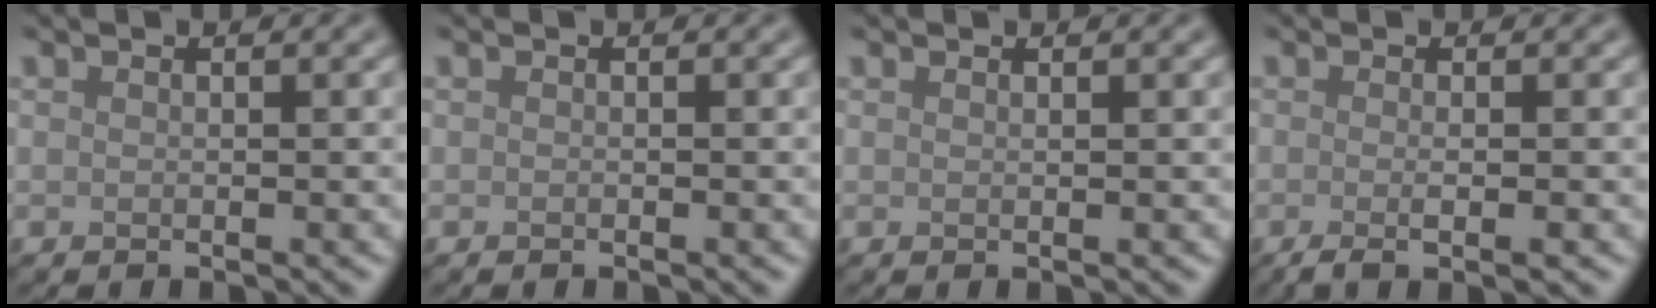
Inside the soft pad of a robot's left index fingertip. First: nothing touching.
{"total": 0.0}
{"total": 0.6, "force": [0.4, 0.2, 0.4], "torque": [-0.001, 0.003, 0.004]}
{"total": 2.7, "force": [-0.7, 0.8, 2.5], "torque": [-0.034, -0.003, -0.014]}